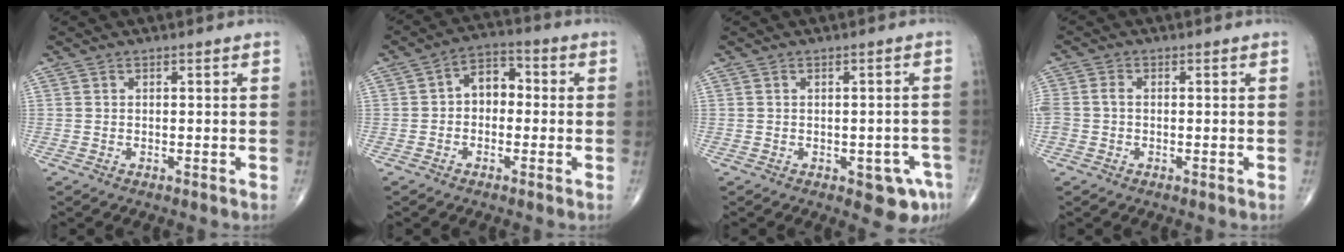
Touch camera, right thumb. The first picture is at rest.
{"total": 6.3, "force": [-0.2, 4.5, 4.4], "torque": [-0.042, 0.026, -0.018]}
{"total": 6.2, "force": [-2.8, 2.8, 4.8], "torque": [-0.035, 0.008, -0.028]}
{"total": 3.2, "force": [-0.3, 2.4, 2.2], "torque": [-0.055, 0.012, -0.009]}